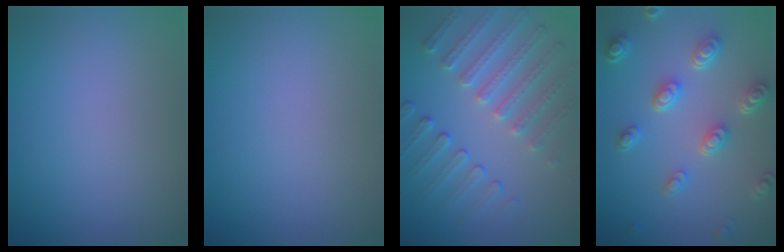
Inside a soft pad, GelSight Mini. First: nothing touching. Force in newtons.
{"total": 0.0}
{"total": 5.1, "press": 3.9, "slide": 3.4}
{"total": 4.9, "press": 3.8, "slide": 3.1}